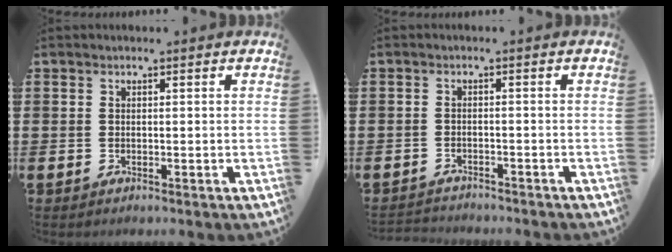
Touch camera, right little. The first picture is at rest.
{"total": 1.5, "force": [-1.5, 0.0, -0.2], "torque": [0.000, 0.003, -0.032]}